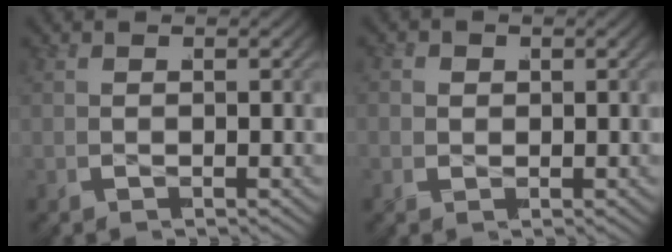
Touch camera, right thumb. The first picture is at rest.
{"total": 1.3, "force": [-0.1, 1.2, 0.4], "torque": [-0.012, -0.005, 0.001]}